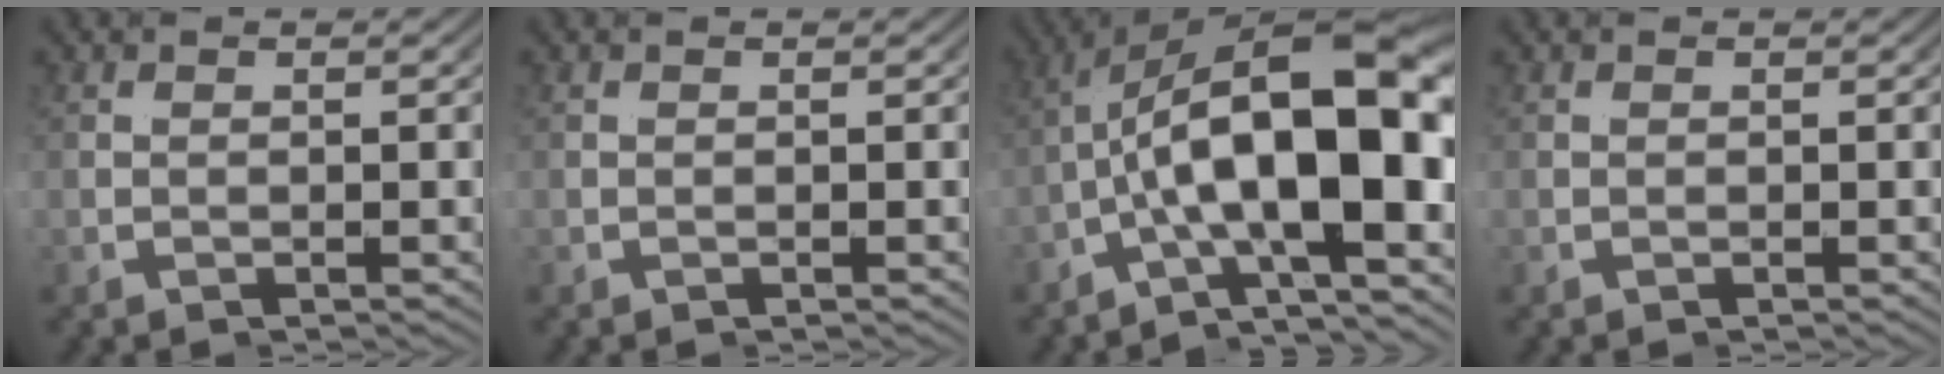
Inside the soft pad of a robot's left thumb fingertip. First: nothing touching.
{"total": 0.0}
{"total": 14.9, "force": [-1.8, 6.3, 13.4], "torque": [-0.211, -0.005, -0.036]}
{"total": 0.0}